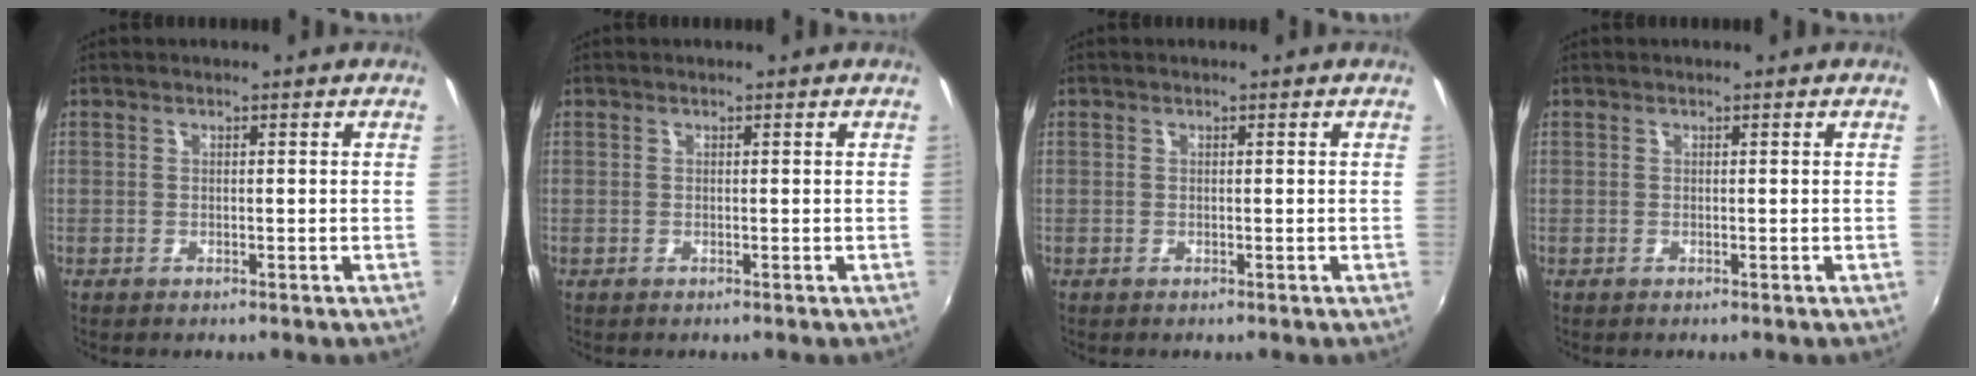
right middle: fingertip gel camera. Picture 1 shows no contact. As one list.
[{"total": 0.0}, {"total": 0.0}, {"total": 0.0}]